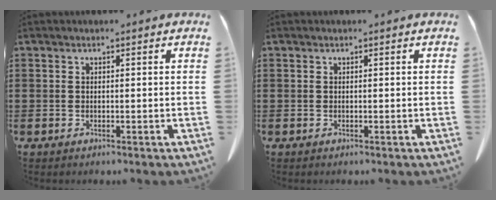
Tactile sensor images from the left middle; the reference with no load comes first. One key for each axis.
{"total": 0.0}